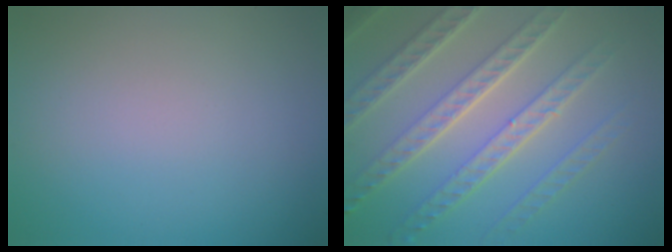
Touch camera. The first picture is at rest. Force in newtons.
{"total": 7.6, "press": 5.5, "slide": 5.2}